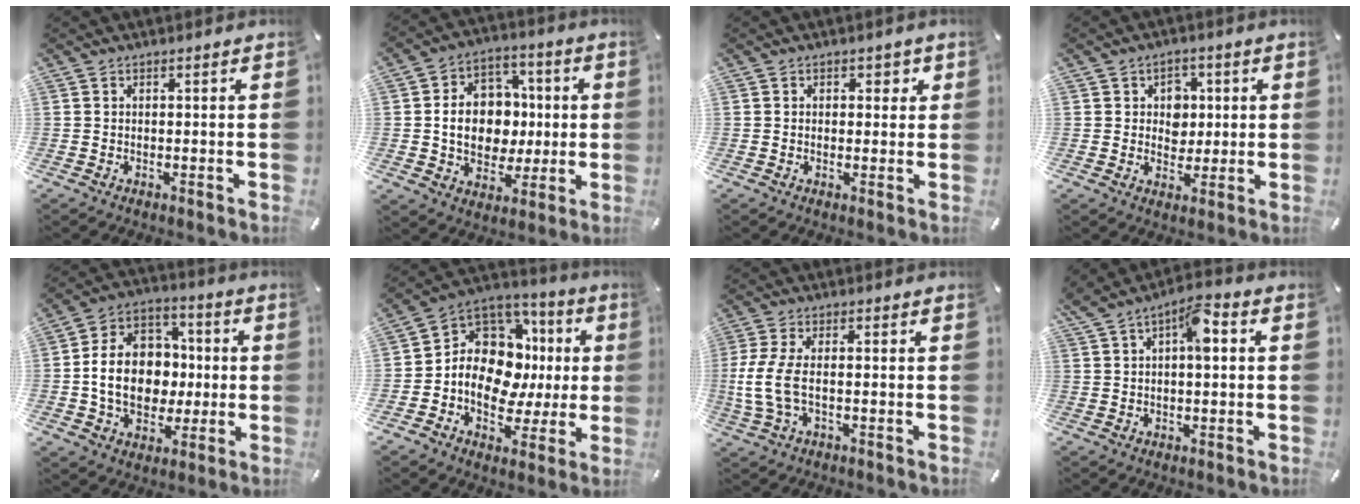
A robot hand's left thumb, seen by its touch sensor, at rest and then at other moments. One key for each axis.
{"total": 13.3, "fx": -0.2, "fy": 11.2, "fz": 7.3, "tx": -0.129, "ty": 0.013, "tz": 0.003}
{"total": 2.0, "fx": 0.4, "fy": 1.7, "fz": 1.0, "tx": 0.002, "ty": -0.003, "tz": -0.001}
{"total": 6.1, "fx": 0.9, "fy": 5.5, "fz": 2.3, "tx": -0.029, "ty": 0.002, "tz": 0.010}
{"total": 15.4, "fx": -1.6, "fy": 12.6, "fz": 8.7, "tx": -0.179, "ty": 0.019, "tz": -0.024}
{"total": 13.4, "fx": 0.7, "fy": 10.9, "fz": 7.7, "tx": -0.133, "ty": -0.027, "tz": 0.018}
{"total": 7.8, "fx": -0.9, "fy": 3.0, "fz": 7.2, "tx": -0.163, "ty": -0.015, "tz": -0.019}
{"total": 7.6, "fx": 2.3, "fy": 3.3, "fz": 6.5, "tx": -0.102, "ty": 0.005, "tz": 0.035}